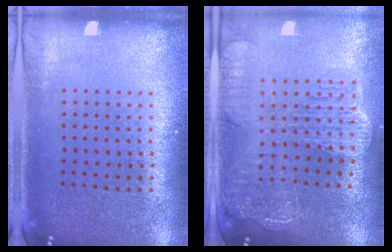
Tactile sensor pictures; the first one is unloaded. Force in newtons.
{"total": 2.8, "press": 2.4, "slide": 1.6}